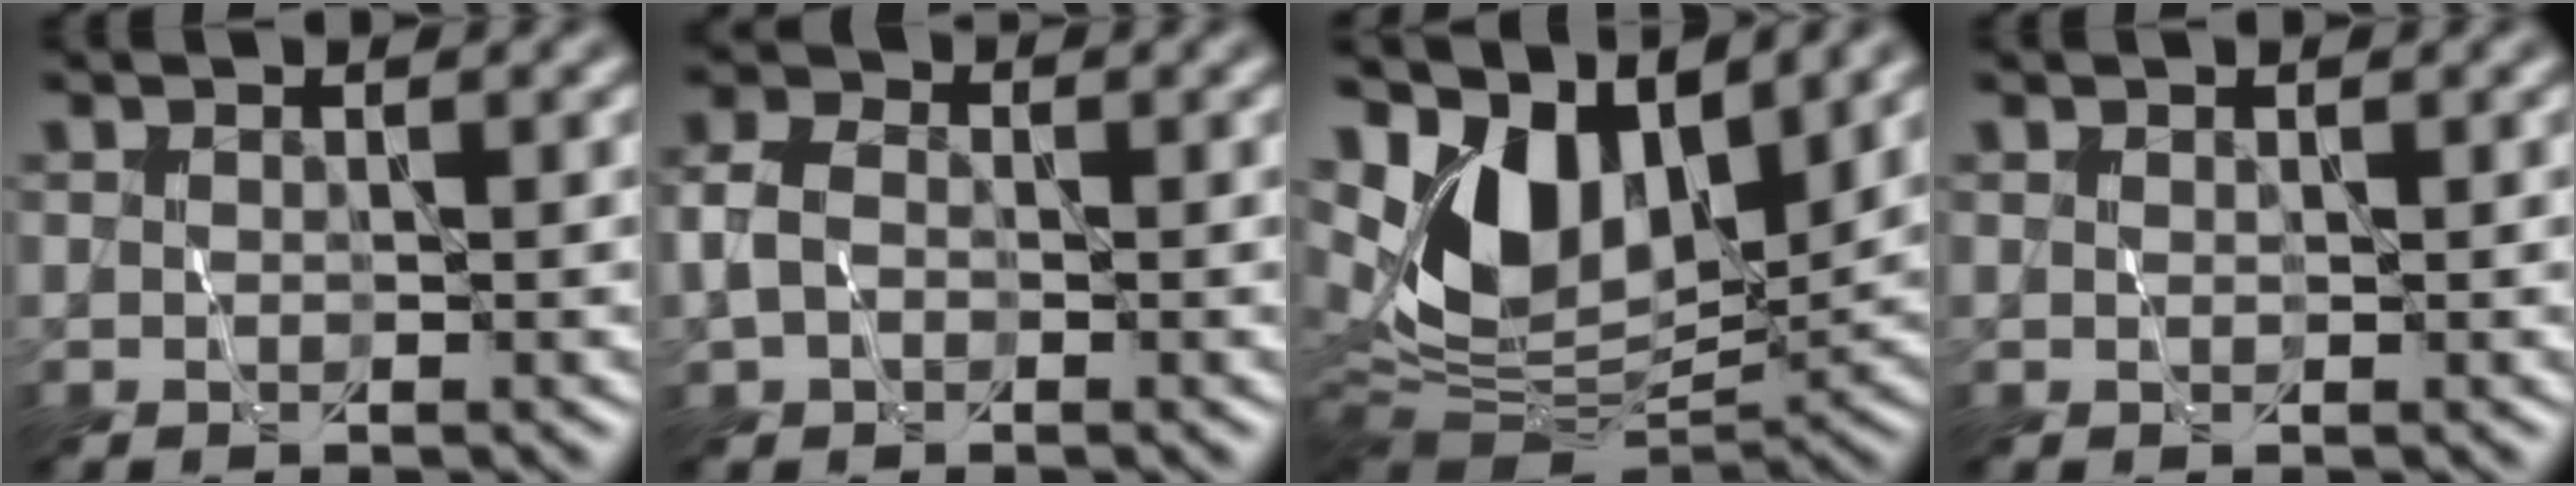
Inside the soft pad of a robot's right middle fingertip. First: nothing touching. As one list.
[{"total": 3.1, "force": [-0.3, 2.4, 1.9], "torque": [-0.045, 0.005, -0.014]}, {"total": 8.5, "force": [3.9, 5.2, 5.5], "torque": [-0.103, -0.014, 0.077]}, {"total": 0.0}]